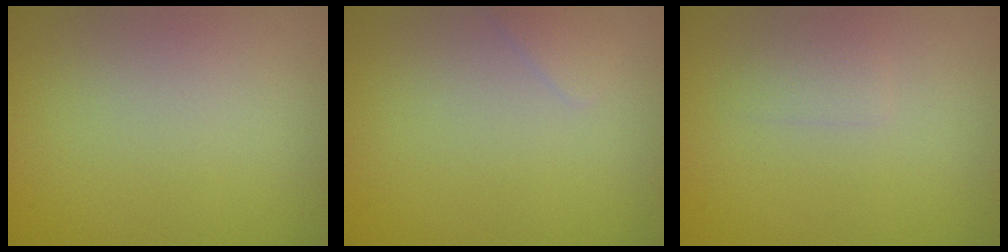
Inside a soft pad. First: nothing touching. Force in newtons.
{"total": 0.9, "press": 0.9, "slide": 0.1}
{"total": 1.1, "press": 1.1, "slide": 0.1}